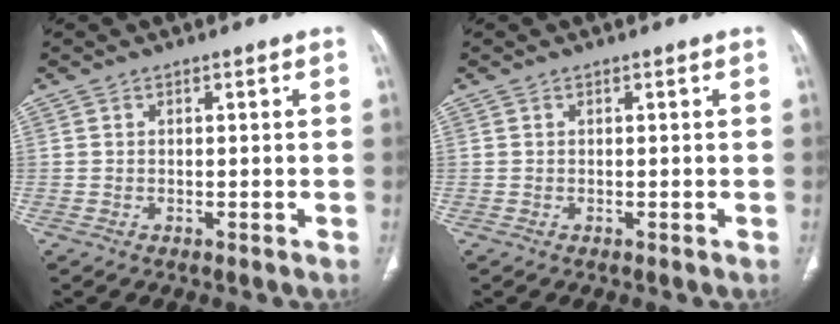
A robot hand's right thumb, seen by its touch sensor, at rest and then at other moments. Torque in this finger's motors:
{"motor_torque": [0.00, -0.02, 0.03, 0.02, 0.00]}